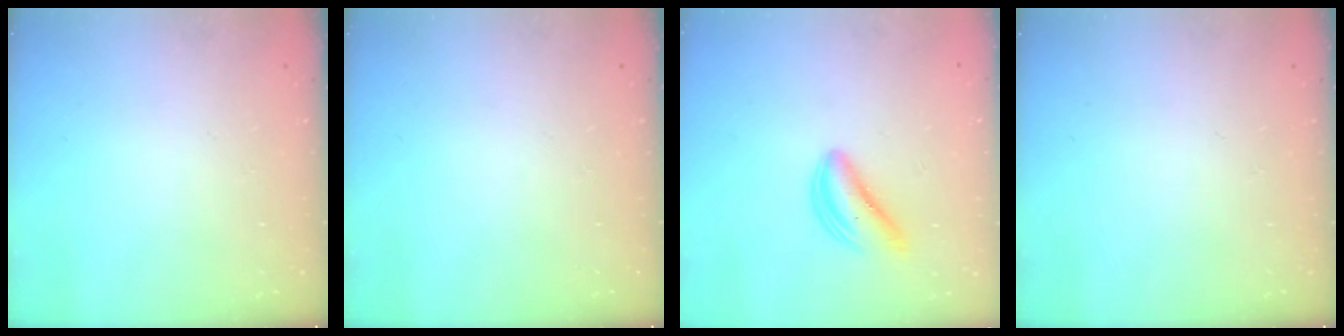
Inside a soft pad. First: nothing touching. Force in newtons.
{"total": 0.0}
{"total": 4.7, "press": 4.7, "slide": 0.4}
{"total": 0.0}